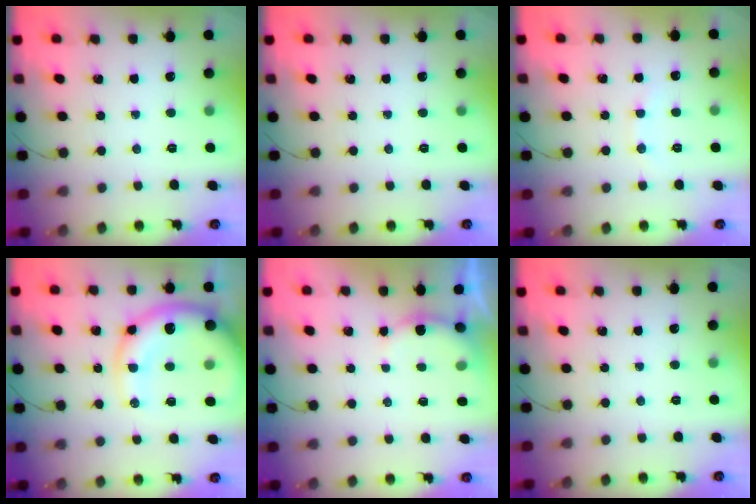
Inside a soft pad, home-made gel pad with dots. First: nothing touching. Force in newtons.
{"total": 0.0}
{"total": 4.0, "press": 3.9, "slide": 1.1}
{"total": 17.2, "press": 16.8, "slide": 3.6}
{"total": 4.5, "press": 4.5, "slide": 0.5}
{"total": 0.0}